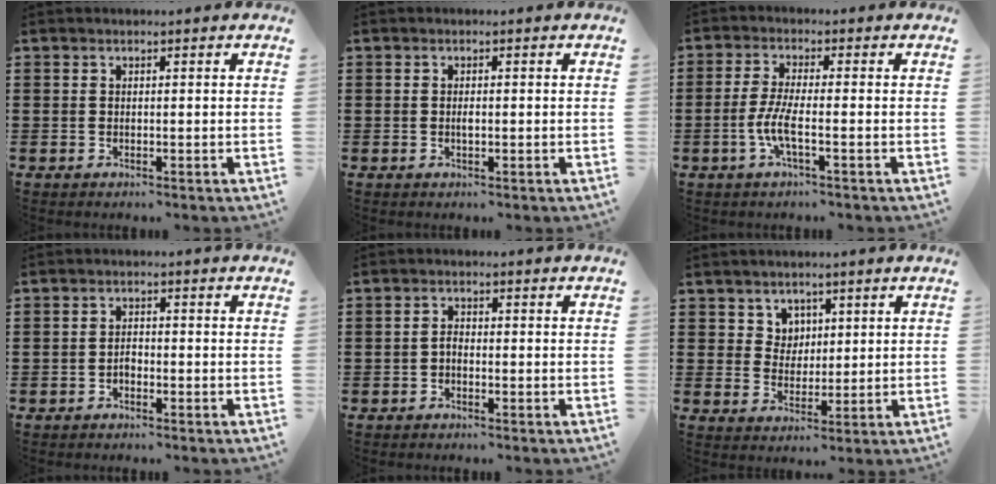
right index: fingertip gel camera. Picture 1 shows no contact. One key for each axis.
{"total": 0.9, "fx": -0.1, "fy": 0.3, "fz": 0.9, "tx": -0.018, "ty": -0.002, "tz": -0.003}
{"total": 5.1, "fx": -1.8, "fy": 0.8, "fz": 4.7, "tx": -0.109, "ty": -0.010, "tz": -0.042}
{"total": 1.5, "fx": -0.8, "fy": 0.8, "fz": 0.9, "tx": -0.020, "ty": 0.001, "tz": -0.017}
{"total": 1.3, "fx": -0.7, "fy": 0.7, "fz": 0.9, "tx": -0.019, "ty": 0.001, "tz": -0.014}
{"total": 4.0, "fx": 2.2, "fy": 3.3, "fz": 0.4, "tx": -0.018, "ty": 0.009, "tz": 0.040}